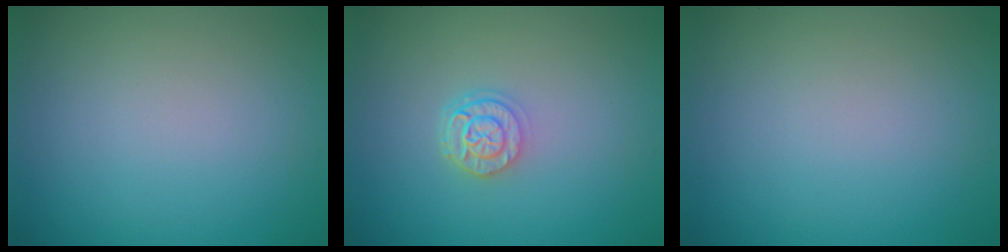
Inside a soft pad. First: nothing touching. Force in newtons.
{"total": 2.4, "press": 1.9, "slide": 1.5}
{"total": 0.0}